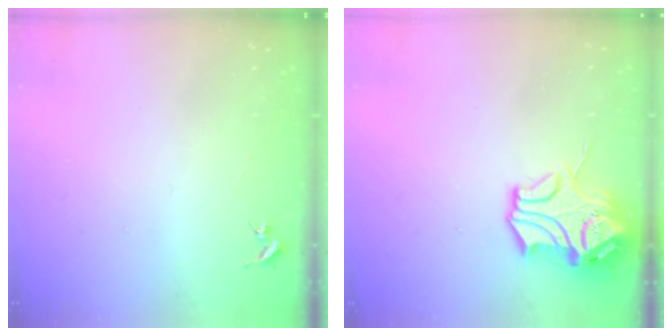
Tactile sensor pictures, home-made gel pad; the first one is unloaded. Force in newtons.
{"total": 14.0, "press": 13.8, "slide": 2.1}